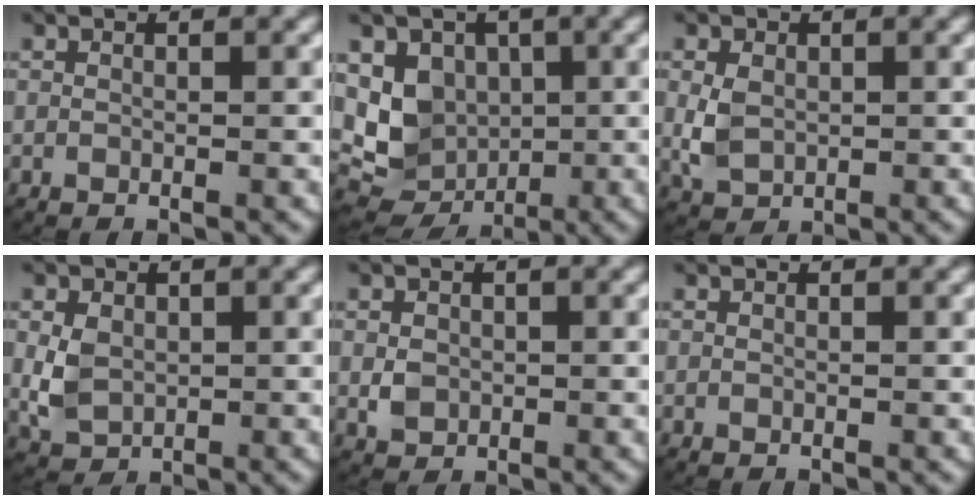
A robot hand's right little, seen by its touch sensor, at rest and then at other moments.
{"total": 8.0, "force": [-1.5, 6.9, 3.7], "torque": [-0.097, -0.037, -0.013]}
{"total": 2.7, "force": [0.1, 2.1, 1.8], "torque": [-0.048, -0.004, 0.007]}
{"total": 3.1, "force": [0.2, 2.5, 1.9], "torque": [-0.050, -0.004, 0.008]}
{"total": 1.4, "force": [0.0, 1.2, 0.7], "torque": [-0.017, 0.000, 0.002]}
{"total": 0.0}